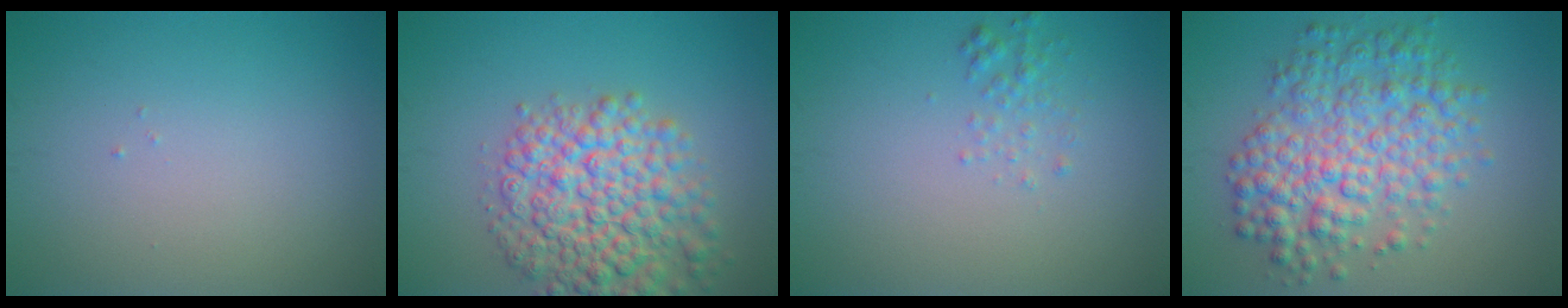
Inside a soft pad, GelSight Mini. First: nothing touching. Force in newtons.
{"total": 8.1, "press": 8.1, "slide": 0.3}
{"total": 1.3, "press": 1.3, "slide": 0.1}
{"total": 7.2, "press": 7.2, "slide": 0.1}